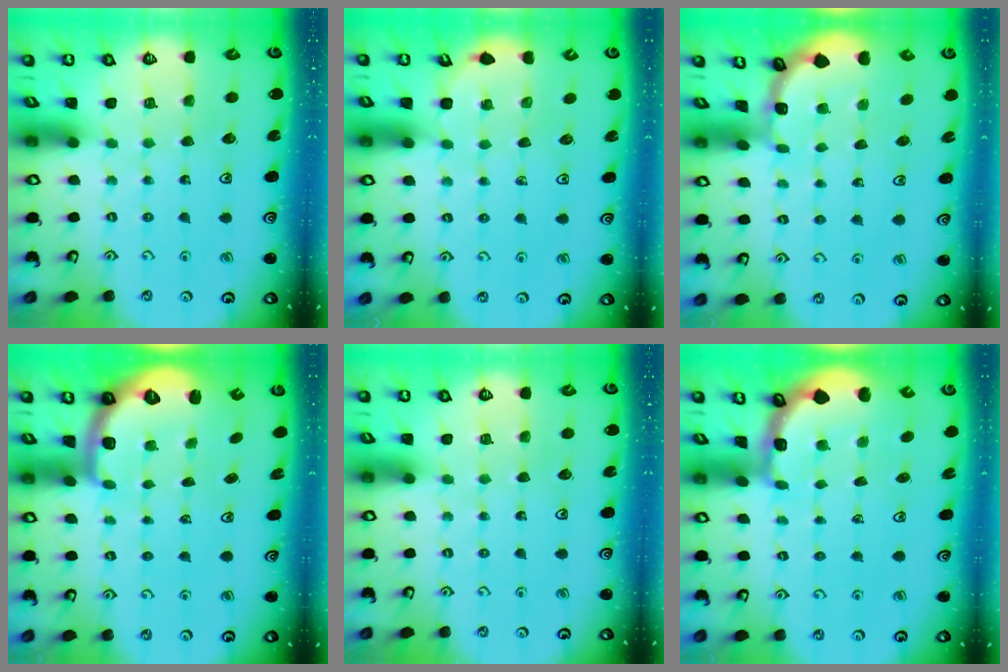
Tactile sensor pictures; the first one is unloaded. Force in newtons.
{"total": 2.6, "press": 2.4, "slide": 1.0}
{"total": 1.2, "press": 1.1, "slide": 0.1}
{"total": 1.9, "press": 1.8, "slide": 0.4}
{"total": 0.0}
{"total": 1.9, "press": 1.9, "slide": 0.2}